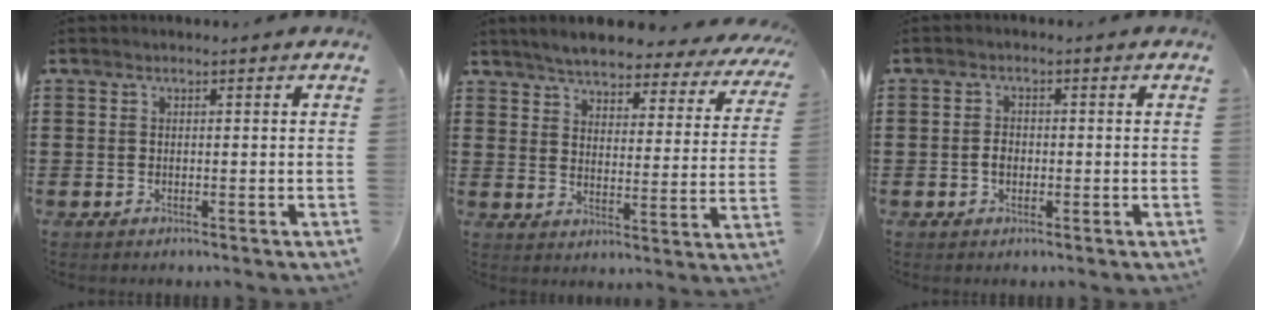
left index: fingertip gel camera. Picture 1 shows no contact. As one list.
[{"total": 4.7, "force": [4.6, 0.2, 1.0], "torque": [-0.047, -0.033, 0.075]}, {"total": 2.0, "force": [-0.4, 1.3, 1.5], "torque": [-0.038, 0.003, -0.011]}]